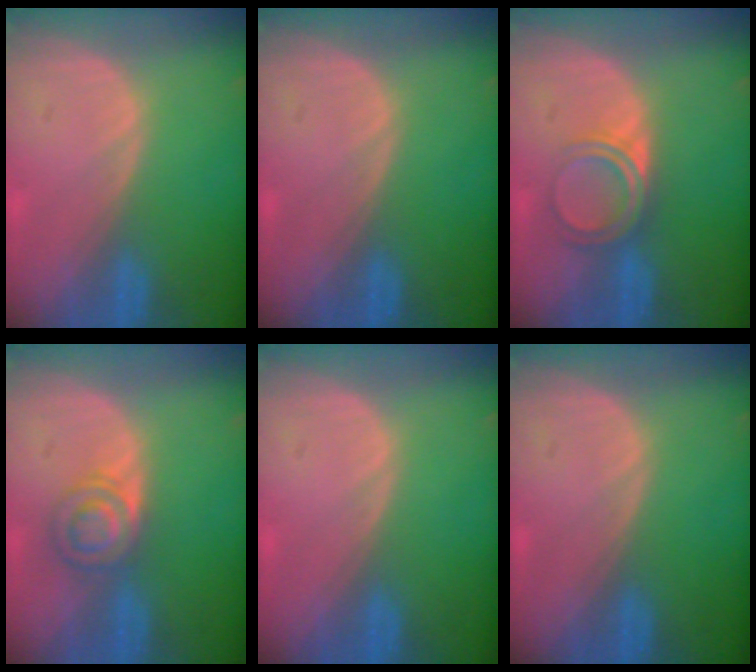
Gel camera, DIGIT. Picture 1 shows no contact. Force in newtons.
{"total": 0.0}
{"total": 4.7, "press": 4.2, "slide": 2.2}
{"total": 4.5, "press": 4.5, "slide": 0.4}
{"total": 0.0}
{"total": 0.0}